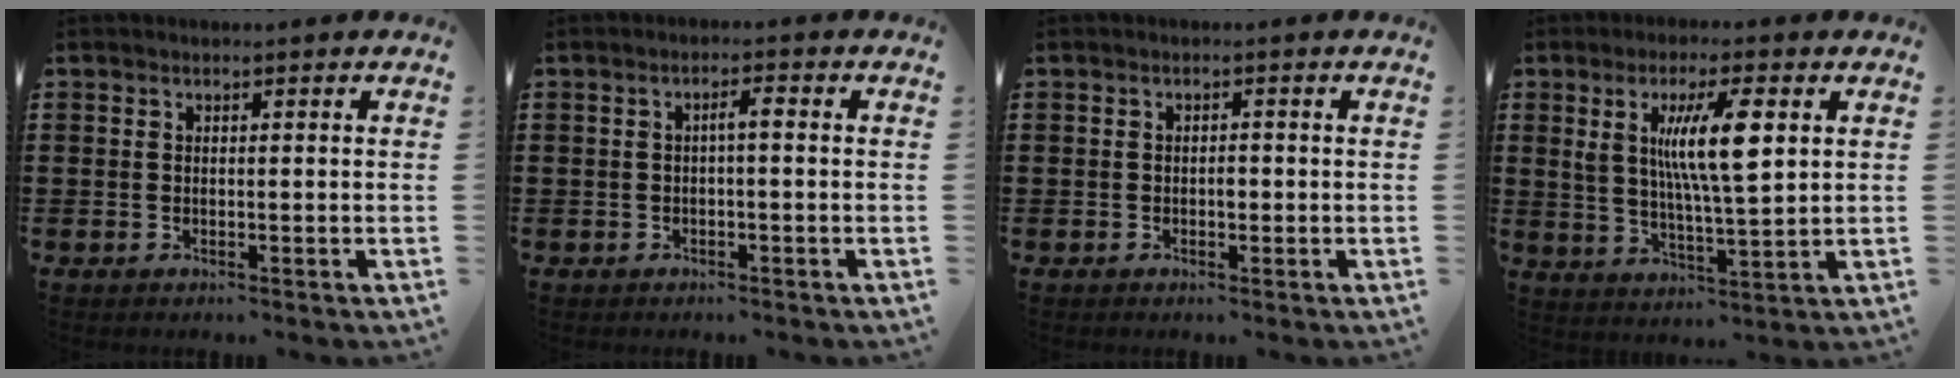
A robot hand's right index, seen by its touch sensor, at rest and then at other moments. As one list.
[{"total": 1.7, "force": [-0.2, 0.2, 1.7], "torque": [-0.032, 0.003, -0.006]}, {"total": 1.3, "force": [-0.2, 0.6, 1.1], "torque": [-0.021, -0.001, -0.004]}, {"total": 10.3, "force": [3.1, 2.3, 9.5], "torque": [-0.181, 0.005, 0.049]}]